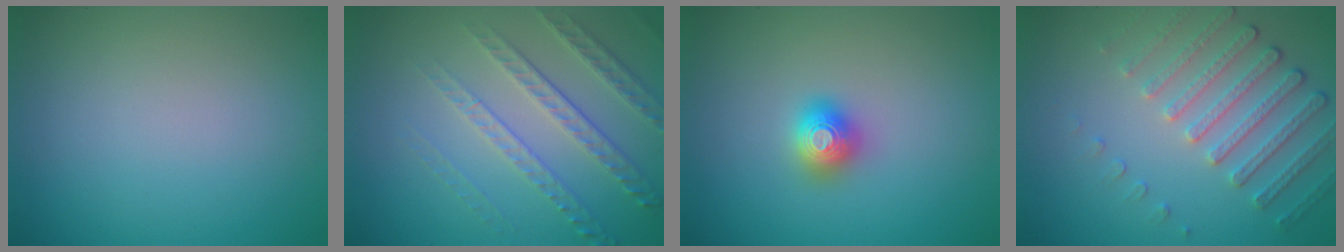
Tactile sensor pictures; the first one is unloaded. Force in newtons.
{"total": 4.5, "press": 3.4, "slide": 3.0}
{"total": 2.0, "press": 2.0, "slide": 0.1}
{"total": 4.7, "press": 3.5, "slide": 3.1}